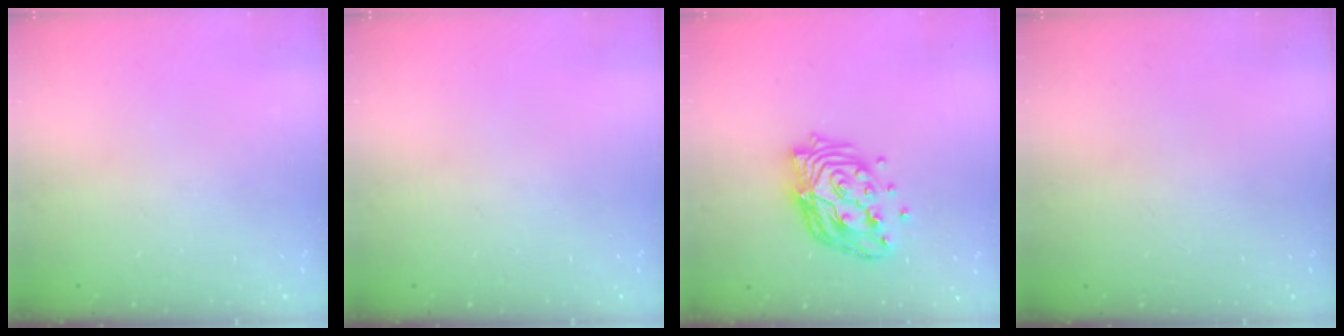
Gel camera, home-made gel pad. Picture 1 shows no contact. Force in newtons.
{"total": 0.0}
{"total": 14.8, "press": 14.7, "slide": 1.5}
{"total": 0.0}